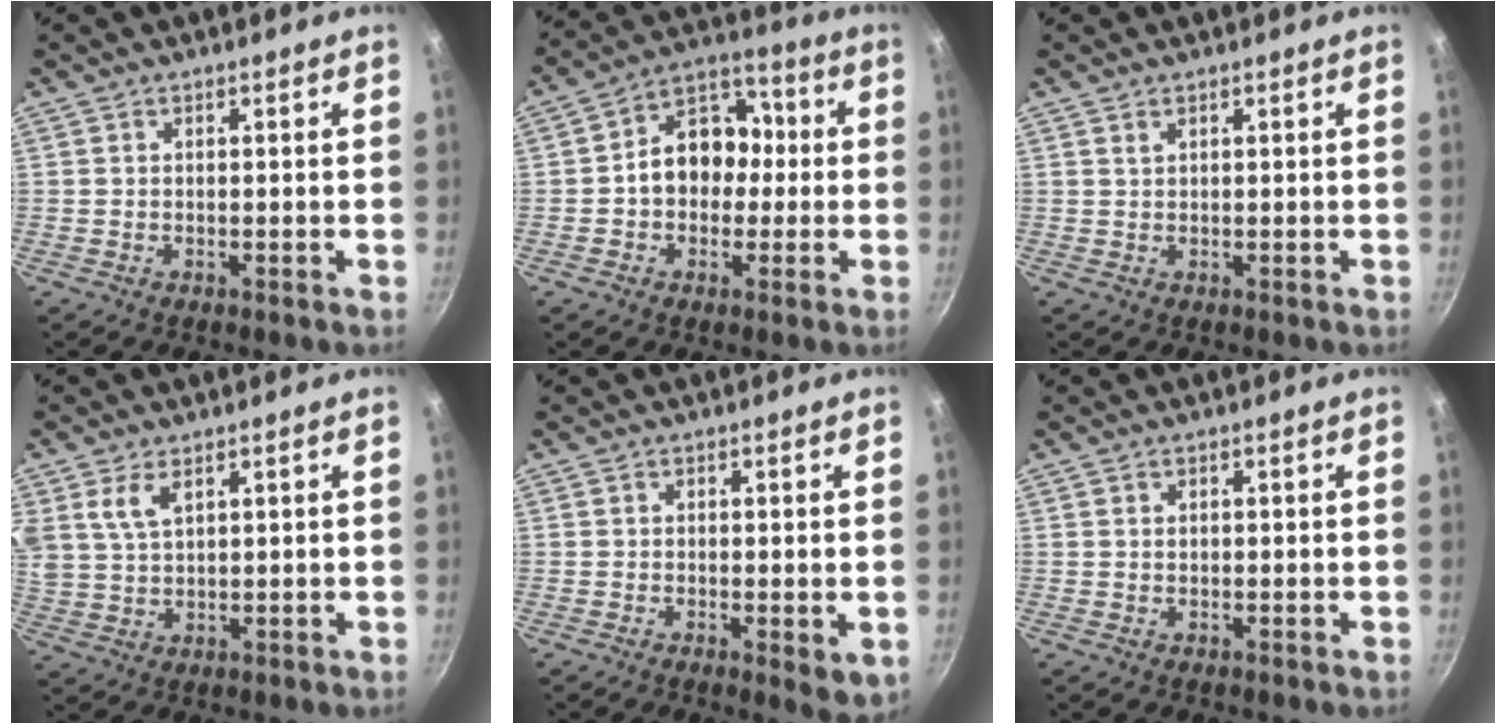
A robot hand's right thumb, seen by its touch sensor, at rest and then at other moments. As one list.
[{"total": 12.5, "force": [-0.2, 9.3, 8.4], "torque": [-0.096, 0.039, -0.014]}, {"total": 0.9, "force": [0.6, 0.4, 0.5], "torque": [-0.009, -0.001, 0.014]}, {"total": 6.2, "force": [3.2, 3.3, 4.2], "torque": [-0.085, -0.008, 0.073]}, {"total": 3.8, "force": [-0.8, 1.2, 3.5], "torque": [-0.050, -0.011, -0.012]}, {"total": 0.7, "force": [0.2, 0.5, 0.5], "torque": [-0.005, -0.001, 0.004]}]